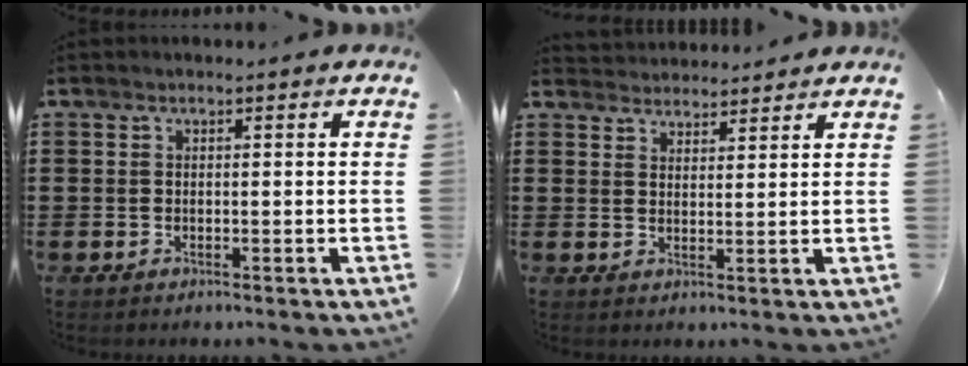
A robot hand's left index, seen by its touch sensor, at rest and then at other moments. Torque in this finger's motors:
{"motor_torque": [-0.19, -0.53, 0.19, 0.06]}